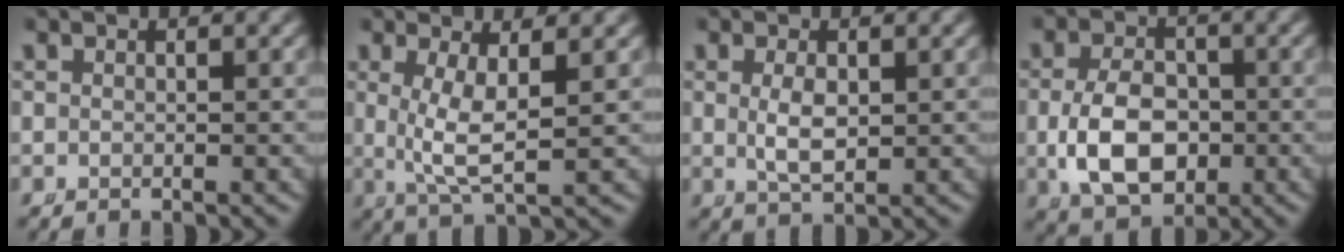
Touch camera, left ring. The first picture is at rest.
{"total": 5.2, "force": [0.6, 1.7, 4.8], "torque": [-0.090, -0.015, 0.022]}
{"total": 2.9, "force": [0.1, 1.3, 2.6], "torque": [-0.052, -0.013, 0.014]}
{"total": 6.8, "force": [-1.2, 4.7, 4.7], "torque": [-0.092, -0.023, -0.009]}